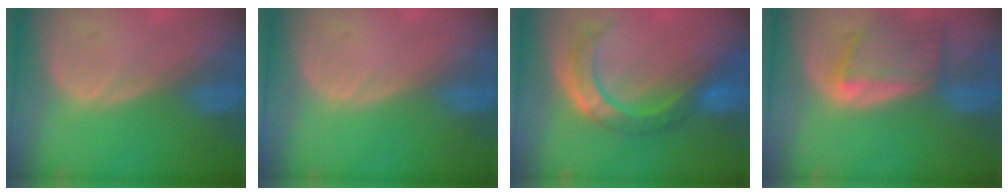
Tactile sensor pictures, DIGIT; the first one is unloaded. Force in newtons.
{"total": 0.0}
{"total": 7.8, "press": 7.2, "slide": 3.0}
{"total": 7.2, "press": 6.7, "slide": 2.8}